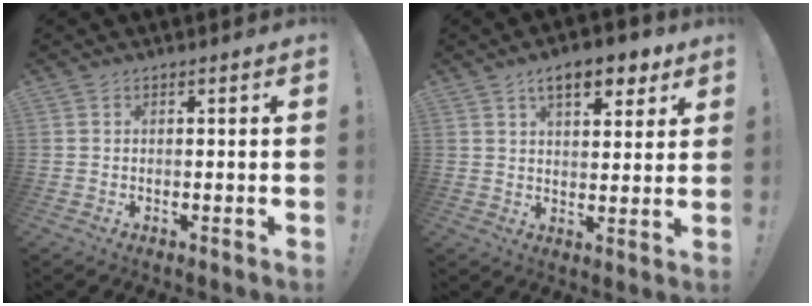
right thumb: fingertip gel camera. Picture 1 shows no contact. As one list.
[{"total": 9.9, "force": [5.7, 4.4, 6.7], "torque": [-0.091, -0.020, 0.097]}]